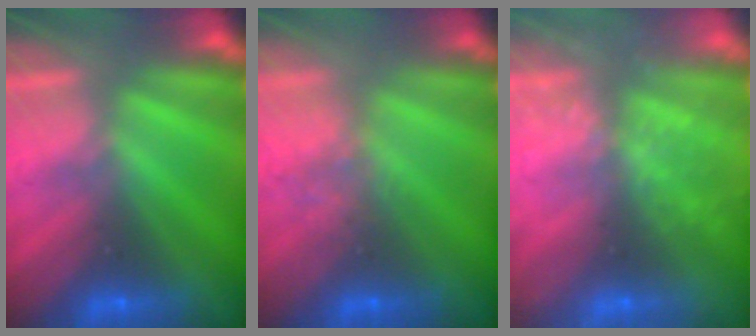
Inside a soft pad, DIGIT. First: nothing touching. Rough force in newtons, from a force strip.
{"total": 2.2}
{"total": 8.0}